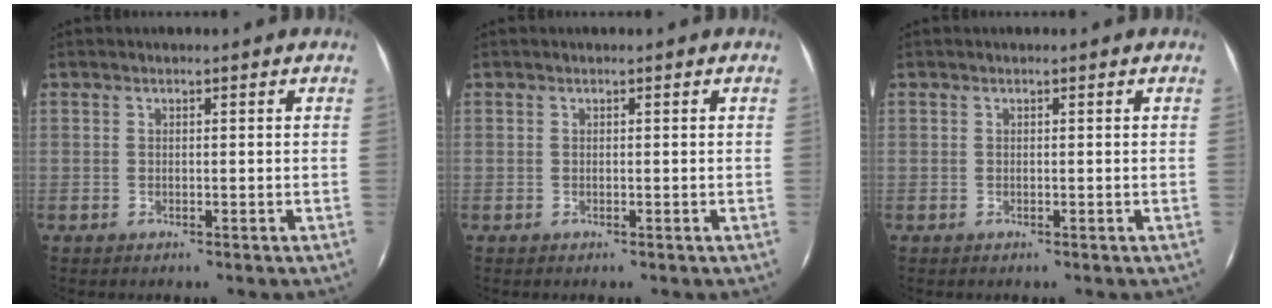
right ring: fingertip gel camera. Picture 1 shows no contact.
{"total": 0.0}
{"total": 0.0}